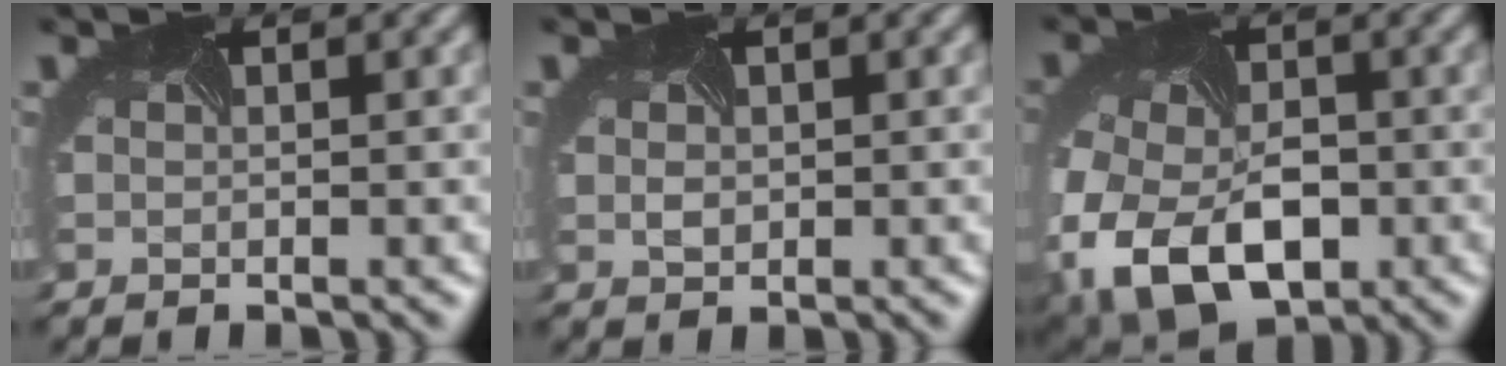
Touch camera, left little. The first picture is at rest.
{"total": 1.0, "force": [0.0, 0.9, 0.4], "torque": [-0.013, -0.004, 0.006]}
{"total": 12.1, "force": [-4.7, 7.6, 8.1], "torque": [-0.178, -0.048, -0.073]}